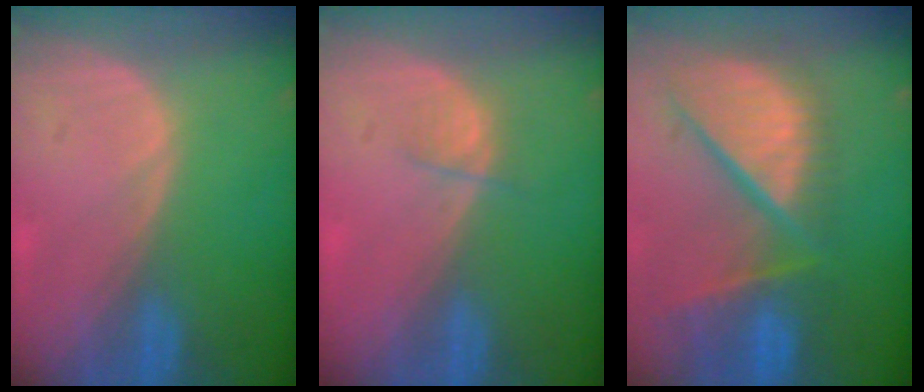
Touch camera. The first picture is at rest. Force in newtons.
{"total": 1.9, "press": 1.7, "slide": 0.8}
{"total": 12.6, "press": 10.3, "slide": 7.2}